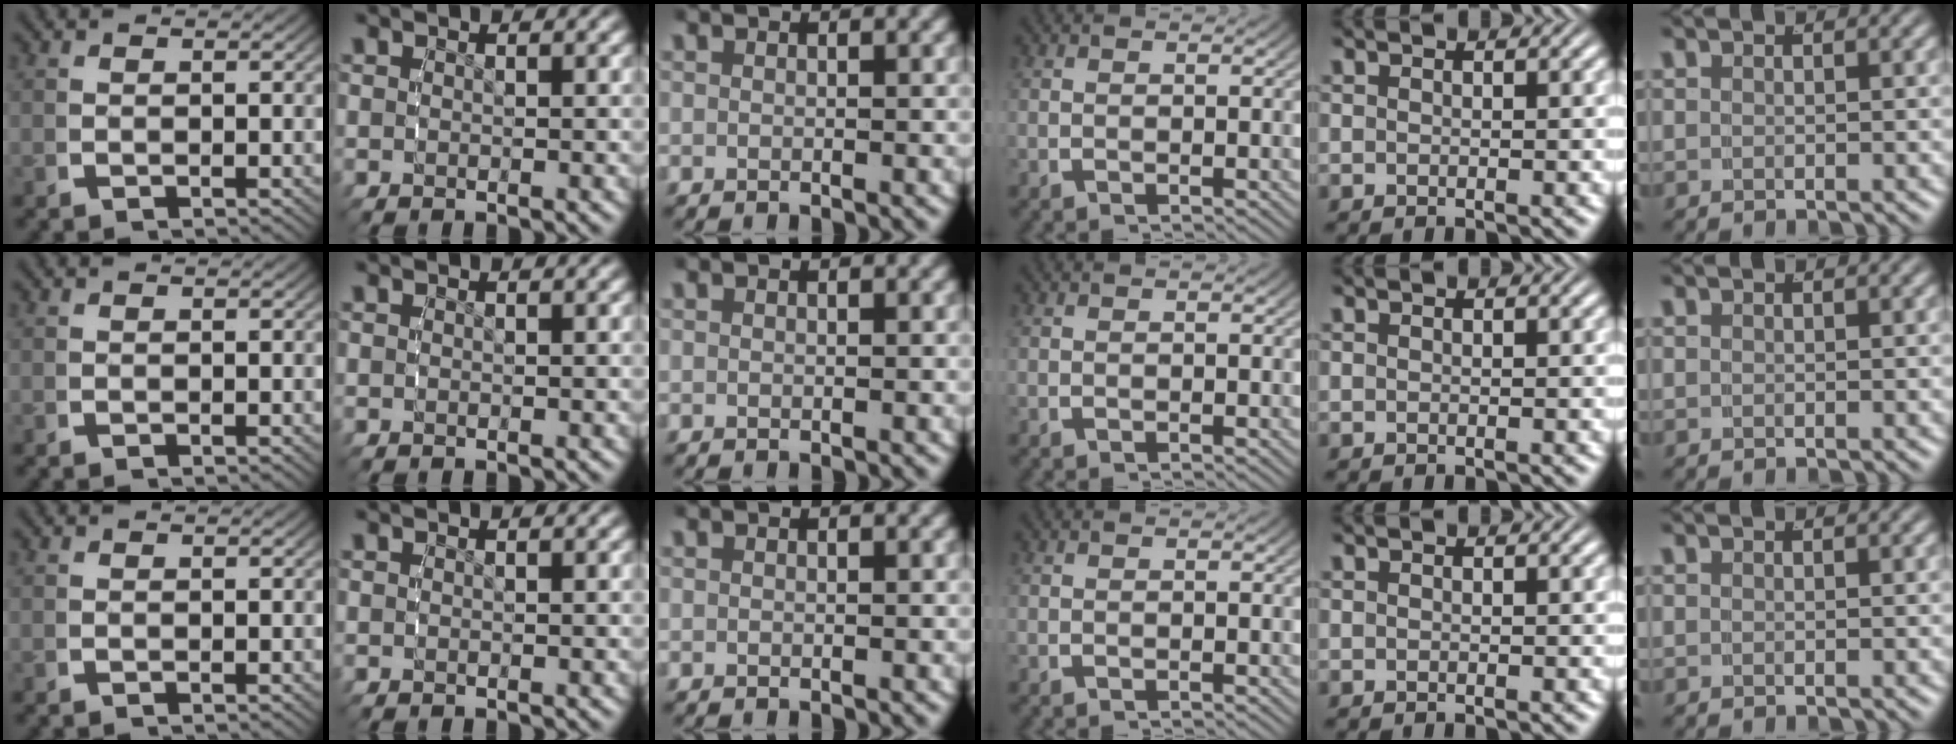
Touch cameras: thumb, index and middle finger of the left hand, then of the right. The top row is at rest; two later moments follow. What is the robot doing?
{"motion": "reach", "object": "photo album"}